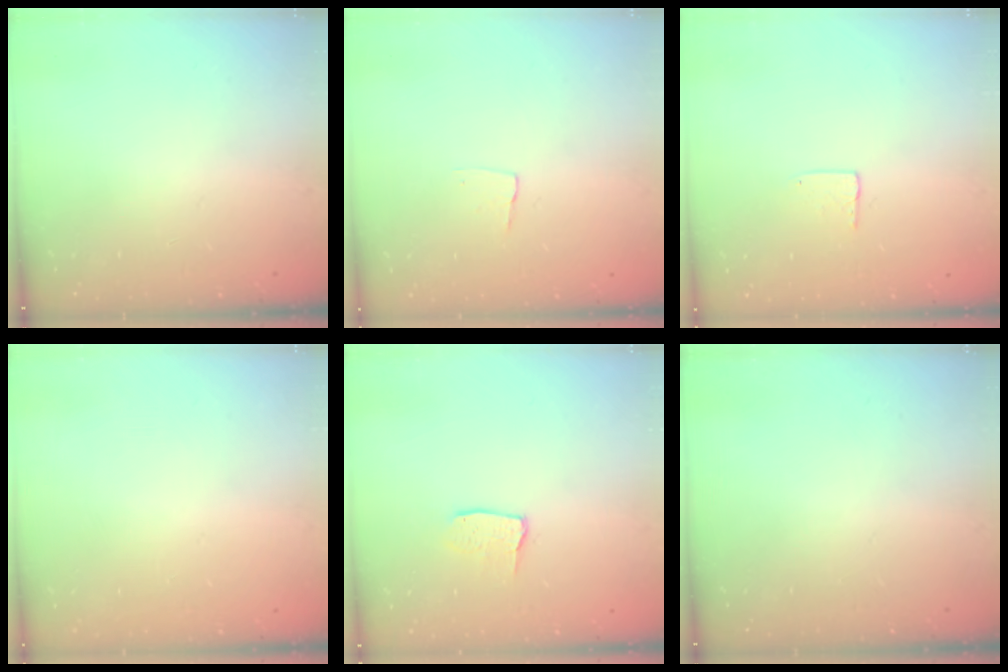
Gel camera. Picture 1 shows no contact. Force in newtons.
{"total": 3.4, "press": 3.4, "slide": 0.2}
{"total": 3.6, "press": 3.6, "slide": 0.2}
{"total": 0.0}
{"total": 3.0, "press": 3.0, "slide": 0.2}
{"total": 0.0}